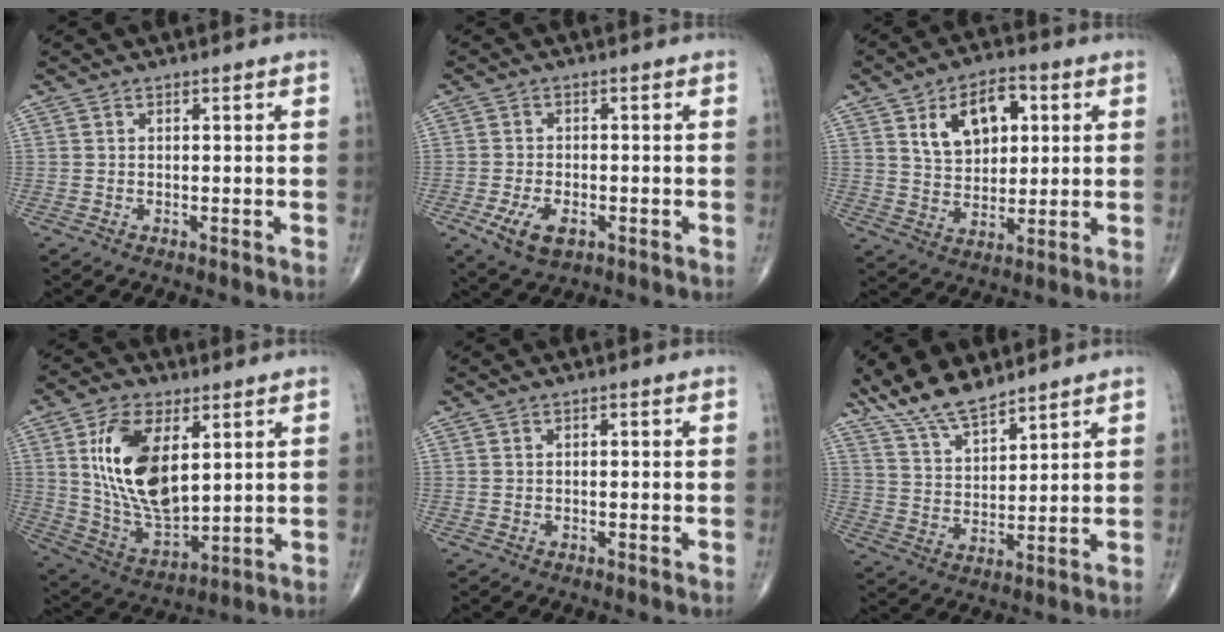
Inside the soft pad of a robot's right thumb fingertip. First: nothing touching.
{"total": 6.1, "force": [-2.4, 3.3, 4.5], "torque": [-0.088, -0.001, -0.036]}
{"total": 11.8, "force": [4.1, 7.3, 8.3], "torque": [-0.104, -0.006, 0.070]}
{"total": 17.7, "force": [4.6, 9.2, 14.4], "torque": [-0.255, -0.020, 0.097]}
{"total": 0.6, "force": [0.0, 0.3, 0.5], "torque": [-0.008, 0.003, -0.001]}
{"total": 10.3, "force": [8.6, 3.1, 4.9], "torque": [-0.079, -0.044, 0.169]}